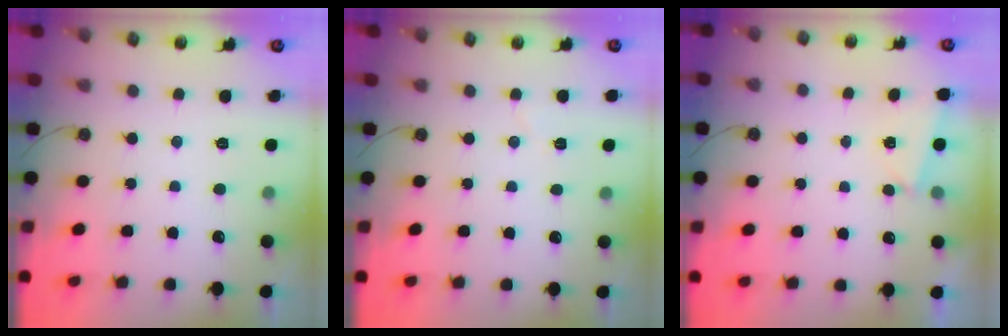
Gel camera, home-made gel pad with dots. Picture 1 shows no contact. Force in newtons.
{"total": 2.9, "press": 2.4, "slide": 1.7}
{"total": 2.1, "press": 0.8, "slide": 1.9}